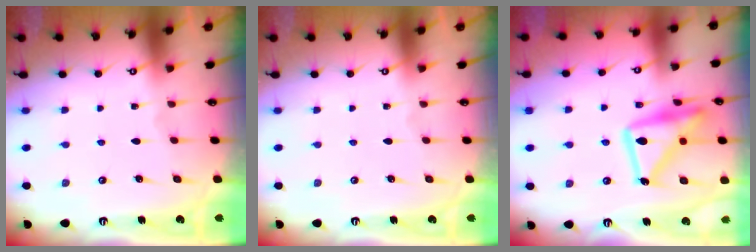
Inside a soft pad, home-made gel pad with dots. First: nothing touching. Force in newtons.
{"total": 0.0}
{"total": 19.2, "press": 19.1, "slide": 1.3}